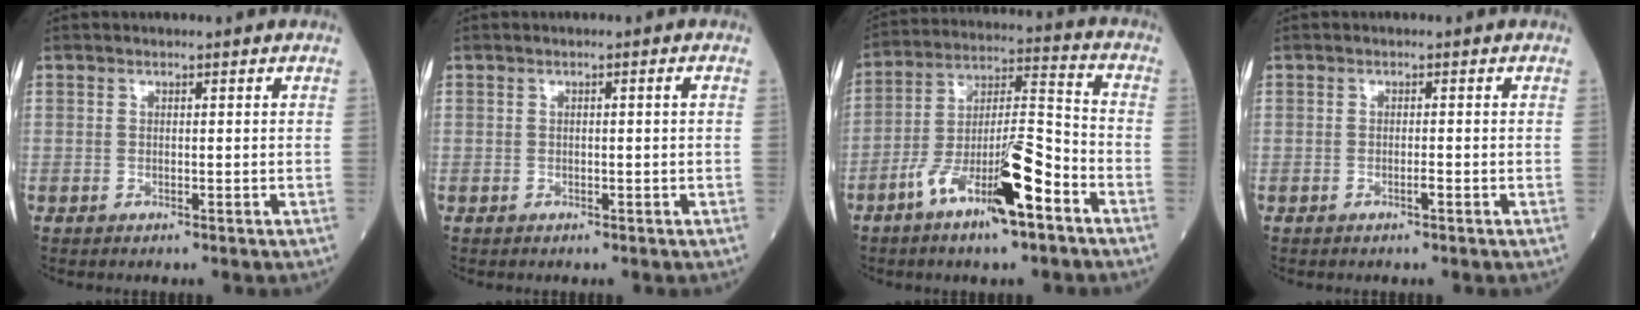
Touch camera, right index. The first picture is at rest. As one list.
[{"total": 0.8, "force": [0.0, -0.1, 0.8], "torque": [-0.016, 0.001, 0.002]}, {"total": 14.2, "force": [-7.5, 2.3, 11.9], "torque": [-0.216, 0.004, -0.131]}, {"total": 0.7, "force": [-0.4, 0.0, 0.6], "torque": [-0.011, 0.000, -0.008]}]